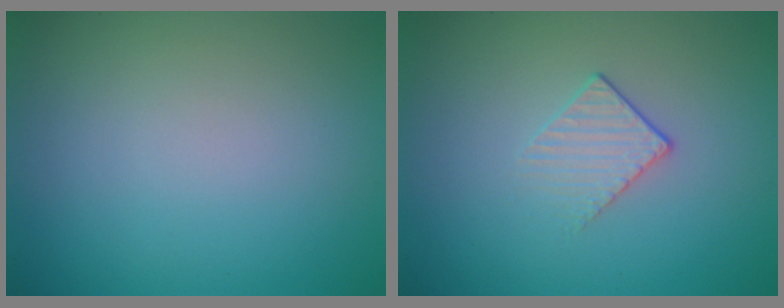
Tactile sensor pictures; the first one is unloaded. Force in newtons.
{"total": 1.5, "press": 0.9, "slide": 1.2}